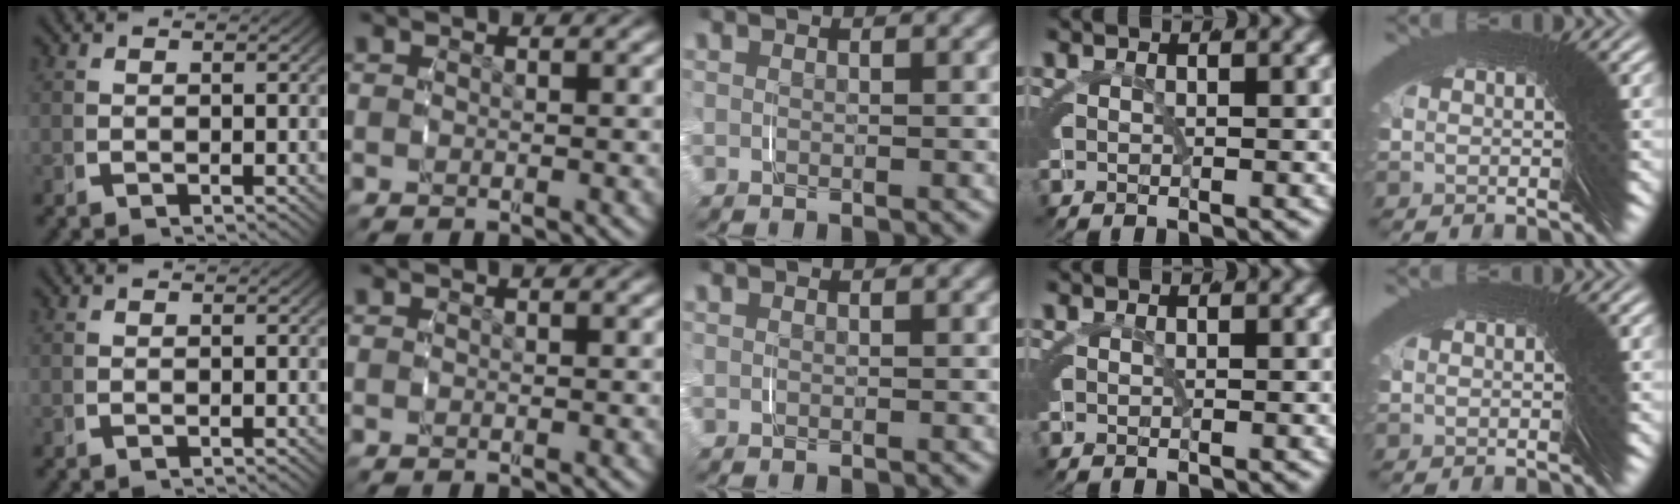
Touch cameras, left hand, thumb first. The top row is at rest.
{}